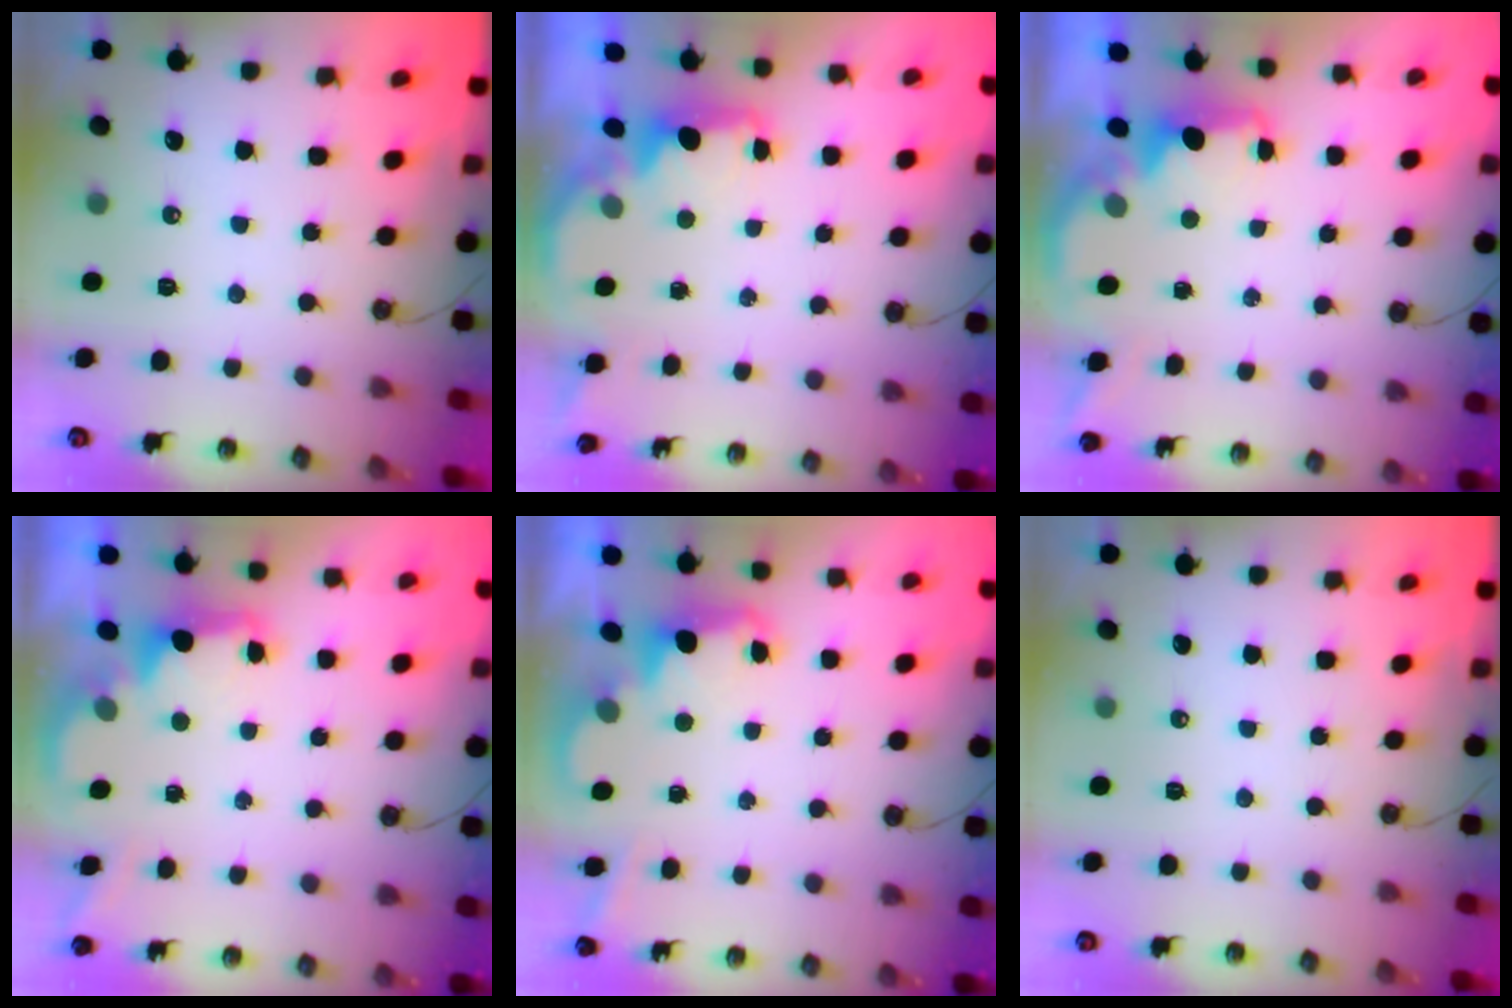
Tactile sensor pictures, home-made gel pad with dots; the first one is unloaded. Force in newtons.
{"total": 2.1, "press": 2.0, "slide": 0.6}
{"total": 2.1, "press": 1.9, "slide": 0.8}
{"total": 2.4, "press": 2.3, "slide": 0.6}
{"total": 2.5, "press": 2.5, "slide": 0.6}
{"total": 0.0}